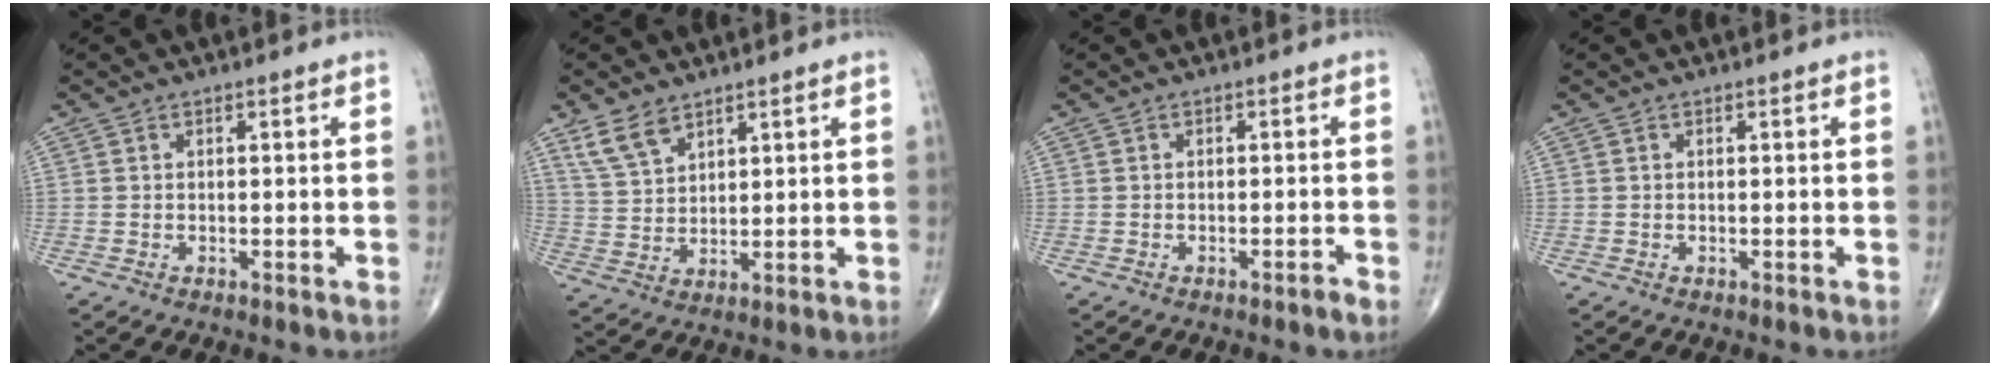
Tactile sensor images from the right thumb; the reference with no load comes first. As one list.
[{"total": 6.2, "force": [4.3, 3.2, 3.1], "torque": [-0.052, -0.019, 0.094]}, {"total": 1.1, "force": [-0.8, 0.0, 0.7], "torque": [-0.014, 0.003, -0.013]}, {"total": 0.0}]